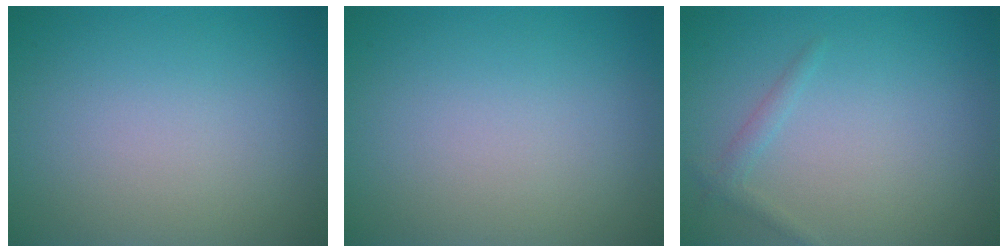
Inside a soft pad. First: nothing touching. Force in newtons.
{"total": 0.0}
{"total": 1.1, "press": 1.1, "slide": 0.0}